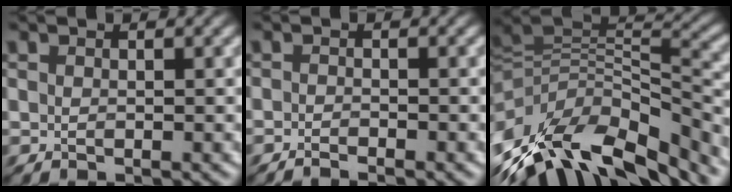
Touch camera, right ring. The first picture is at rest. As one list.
[{"total": 1.3, "force": [-1.2, 0.0, 0.5], "torque": [-0.013, -0.001, -0.024]}, {"total": 13.6, "force": [-6.4, 6.3, 10.2], "torque": [-0.210, -0.001, -0.106]}]